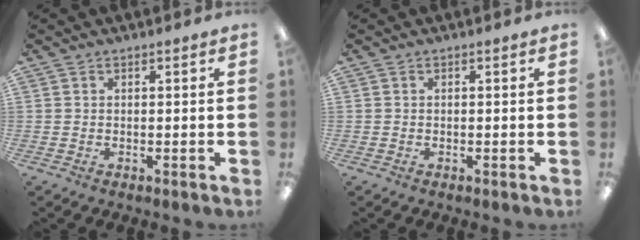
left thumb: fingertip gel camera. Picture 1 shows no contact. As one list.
[{"total": 0.0}]